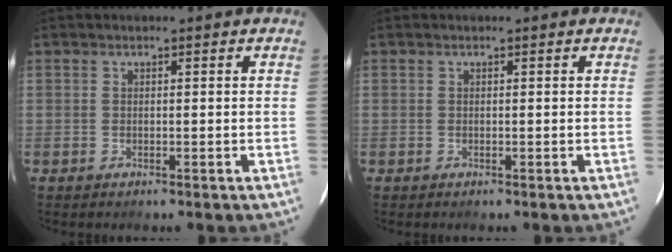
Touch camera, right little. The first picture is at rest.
{"total": 0.0}